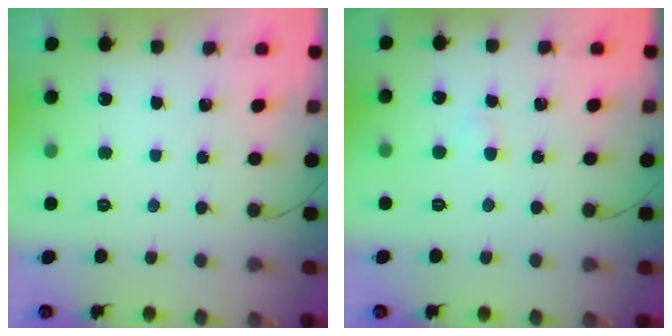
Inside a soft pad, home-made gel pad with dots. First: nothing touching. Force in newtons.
{"total": 1.5, "press": 1.4, "slide": 0.7}